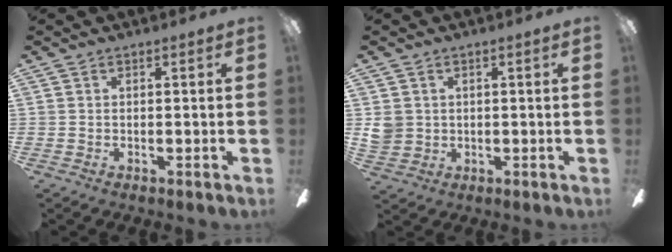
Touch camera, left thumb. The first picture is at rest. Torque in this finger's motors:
{"motor_torque": [0.41, 0.58, 0.62, -0.35, 0.00]}